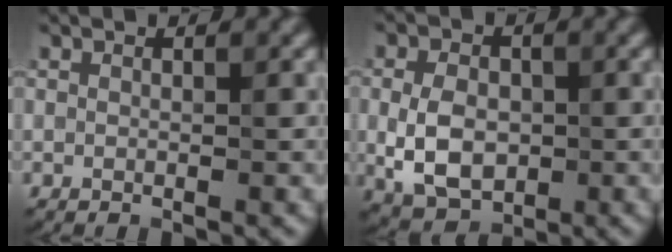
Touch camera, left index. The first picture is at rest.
{"total": 5.4, "force": [-0.6, 3.6, 3.9], "torque": [-0.083, -0.001, -0.012]}